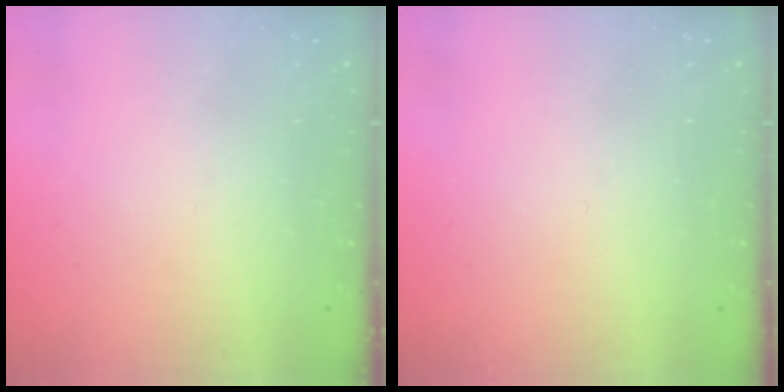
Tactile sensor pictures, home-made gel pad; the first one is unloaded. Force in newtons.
{"total": 0.0}